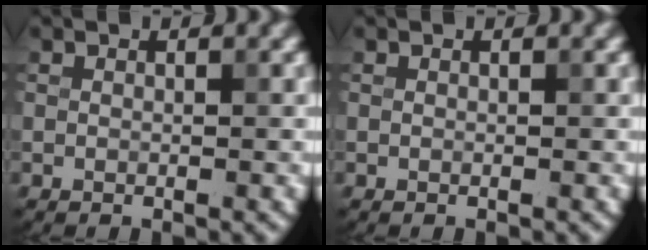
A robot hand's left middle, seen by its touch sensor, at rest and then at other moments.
{"total": 0.0}